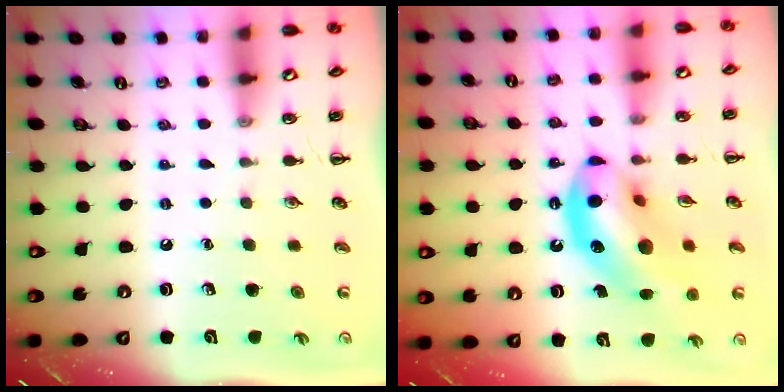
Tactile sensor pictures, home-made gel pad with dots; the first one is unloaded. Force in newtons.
{"total": 16.6, "press": 16.0, "slide": 4.3}